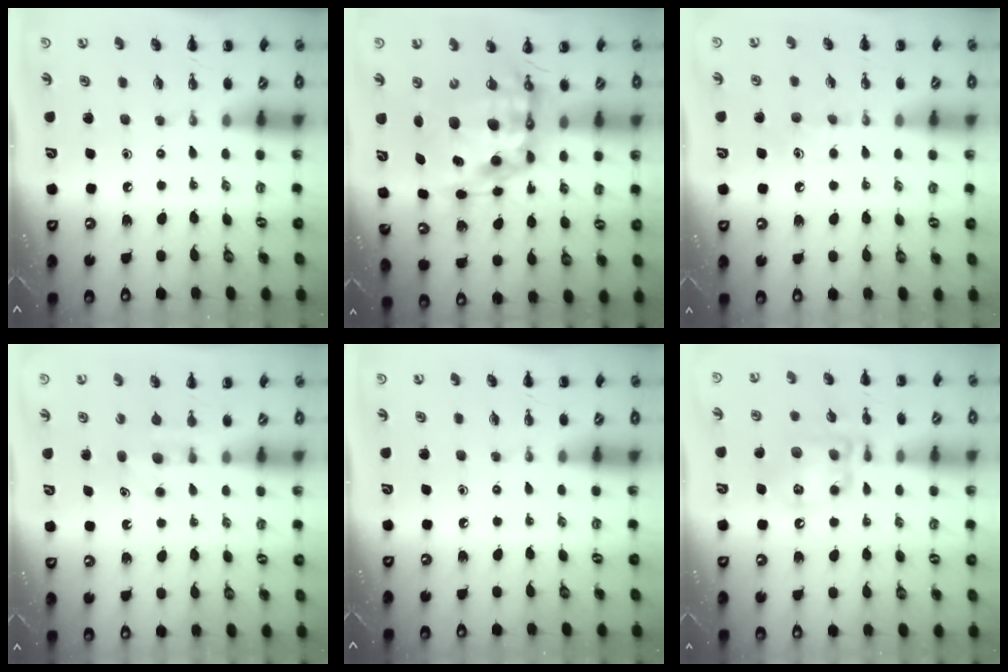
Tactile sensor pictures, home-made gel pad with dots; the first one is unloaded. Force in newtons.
{"total": 15.8, "press": 15.3, "slide": 3.8}
{"total": 4.8, "press": 4.6, "slide": 1.5}
{"total": 4.7, "press": 4.5, "slide": 1.4}
{"total": 0.0}
{"total": 15.3, "press": 15.1, "slide": 2.1}